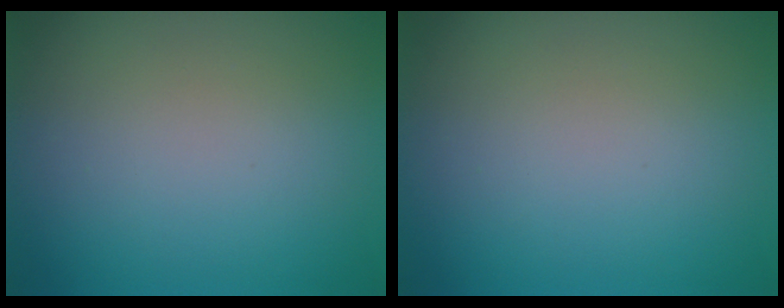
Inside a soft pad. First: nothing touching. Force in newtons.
{"total": 0.0}